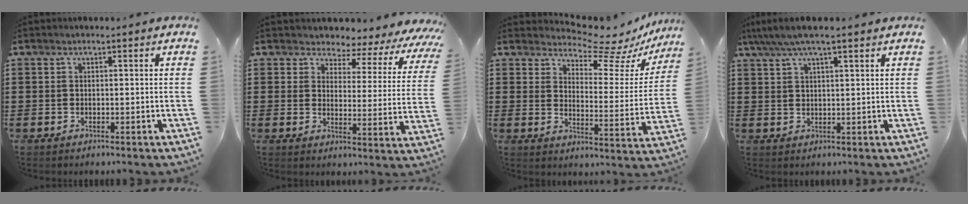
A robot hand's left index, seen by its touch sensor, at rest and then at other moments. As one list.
[{"total": 3.5, "force": [2.9, 1.8, 0.6], "torque": [-0.030, -0.021, 0.042]}, {"total": 7.8, "force": [7.2, 1.5, 2.5], "torque": [-0.051, -0.057, 0.123]}, {"total": 4.5, "force": [3.3, 0.6, 3.0], "torque": [-0.064, -0.001, 0.059]}]